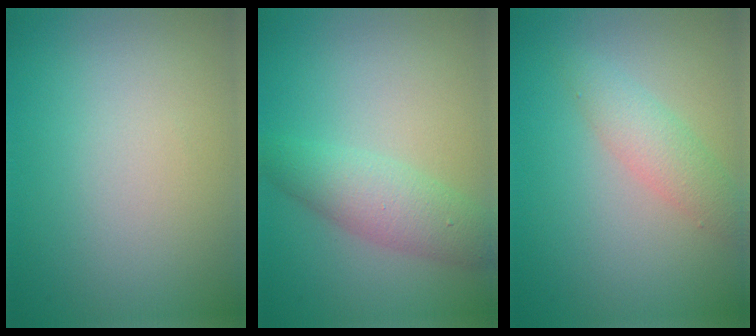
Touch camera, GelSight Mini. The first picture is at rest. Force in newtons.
{"total": 4.1, "press": 4.1, "slide": 0.0}
{"total": 2.5, "press": 2.5, "slide": 0.1}